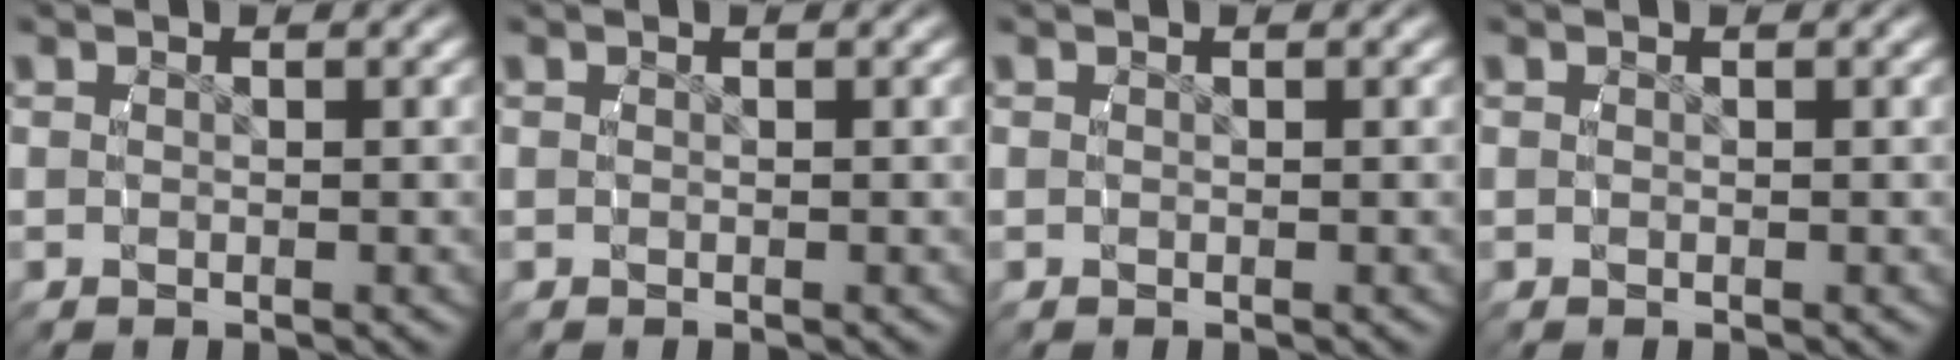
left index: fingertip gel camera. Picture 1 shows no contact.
{"total": 0.0}
{"total": 0.0}
{"total": 0.0}